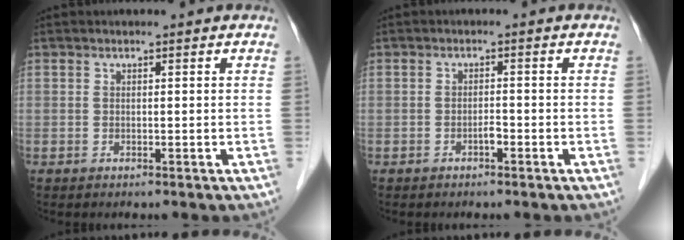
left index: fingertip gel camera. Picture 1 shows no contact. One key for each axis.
{"total": 1.1, "fx": -0.8, "fy": 0.3, "fz": 0.8, "tx": -0.013, "ty": 0.002, "tz": -0.013}